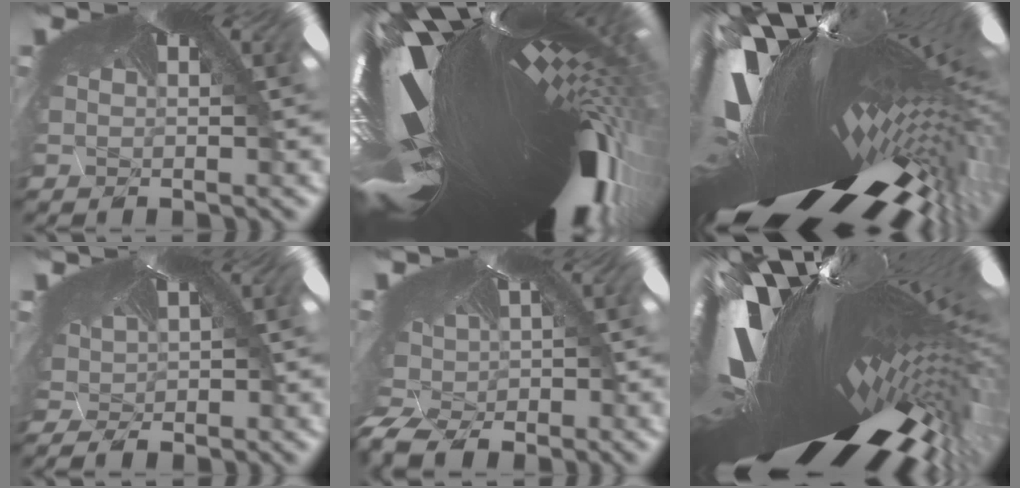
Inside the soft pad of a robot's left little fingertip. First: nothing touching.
{"total": 8.0, "force": [-6.3, 1.2, 4.7], "torque": [-0.109, -0.115, -0.067]}
{"total": 9.4, "force": [-9.0, 0.1, 2.7], "torque": [-0.072, -0.137, -0.103]}
{"total": 1.6, "force": [-0.9, 0.1, 1.3], "torque": [-0.044, -0.009, 0.006]}
{"total": 7.2, "force": [-6.2, 2.0, 2.9], "torque": [-0.068, -0.052, -0.087]}
{"total": 8.6, "force": [-8.2, -0.3, 2.7], "torque": [-0.071, -0.131, -0.091]}